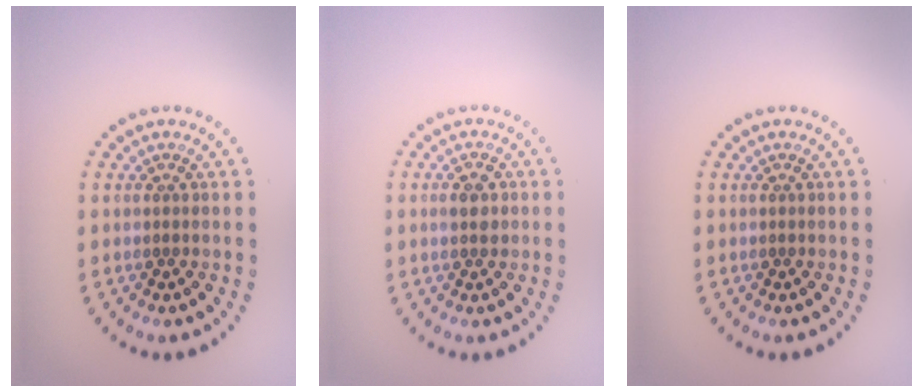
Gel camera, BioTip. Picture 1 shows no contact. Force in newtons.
{"total": 2.2, "press": 2.2, "slide": 0.1}
{"total": 0.0}